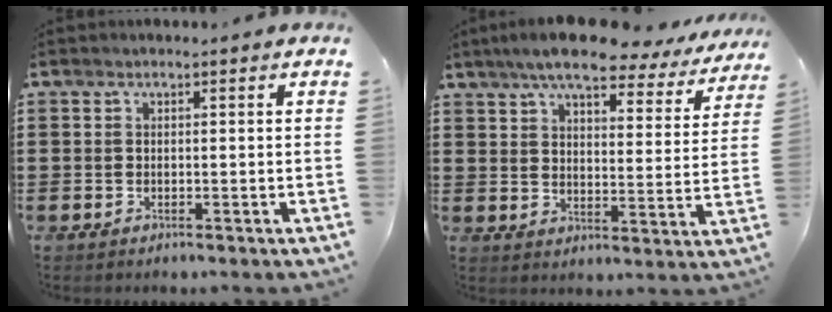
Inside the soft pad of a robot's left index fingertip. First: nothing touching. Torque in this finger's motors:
{"motor_torque": [2.14, 0.00, 1.05, 0.21]}